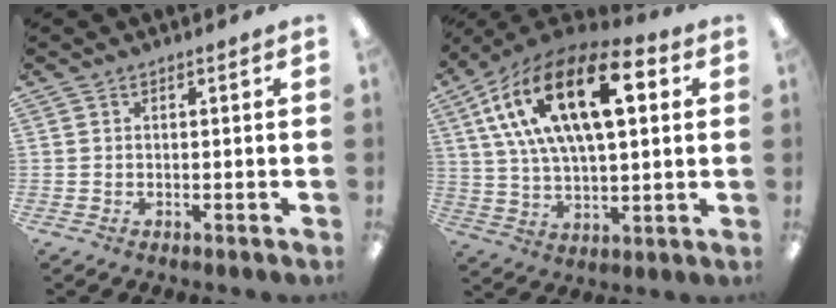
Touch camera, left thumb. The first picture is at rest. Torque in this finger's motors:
{"motor_torque": [2.49, 2.51, 1.64, -1.13, 0.65]}